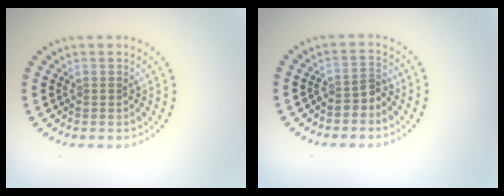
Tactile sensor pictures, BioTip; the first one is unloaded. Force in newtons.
{"total": 1.8, "press": 1.3, "slide": 1.2}